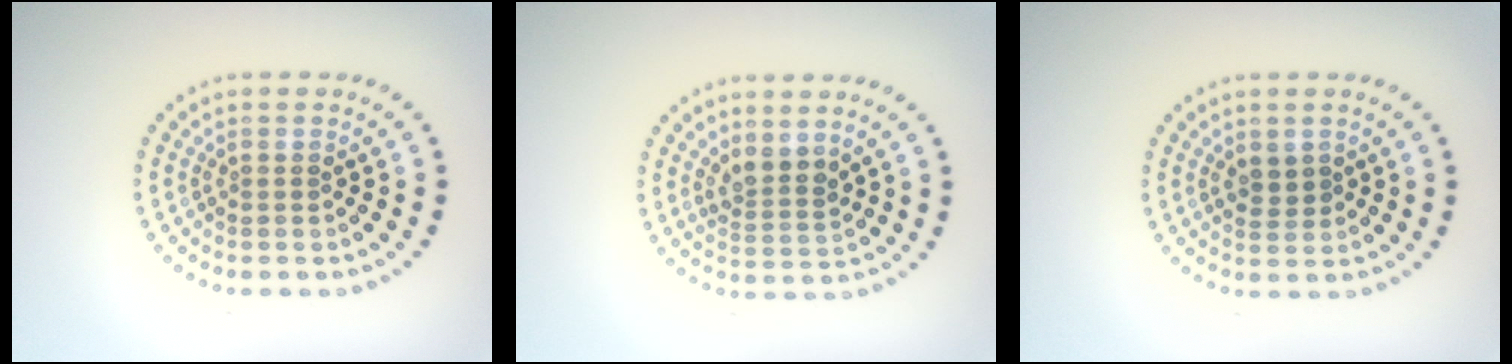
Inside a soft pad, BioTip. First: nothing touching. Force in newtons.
{"total": 2.2, "press": 1.9, "slide": 1.2}
{"total": 1.3, "press": 1.2, "slide": 0.6}